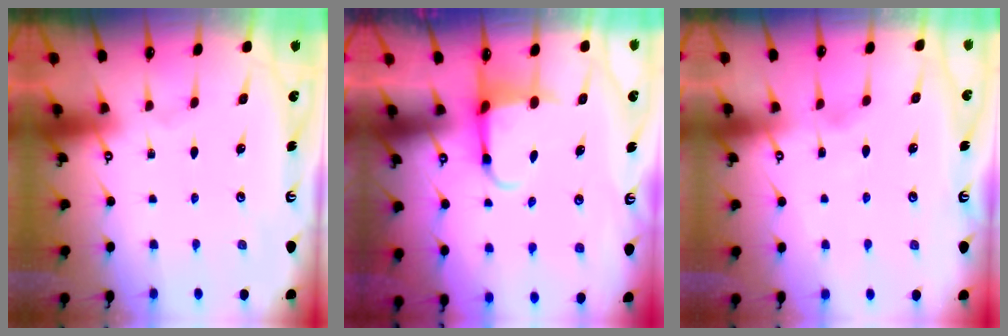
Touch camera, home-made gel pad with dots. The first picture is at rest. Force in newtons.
{"total": 3.8, "press": 3.6, "slide": 1.0}
{"total": 2.9, "press": 2.9, "slide": 0.4}